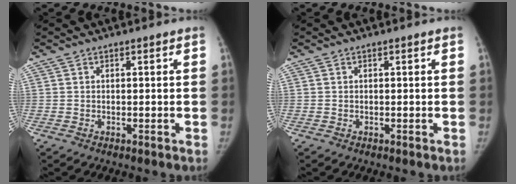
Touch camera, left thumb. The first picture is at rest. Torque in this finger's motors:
{"motor_torque": [0.06, -0.03, 0.13, 0.05, 0.02]}